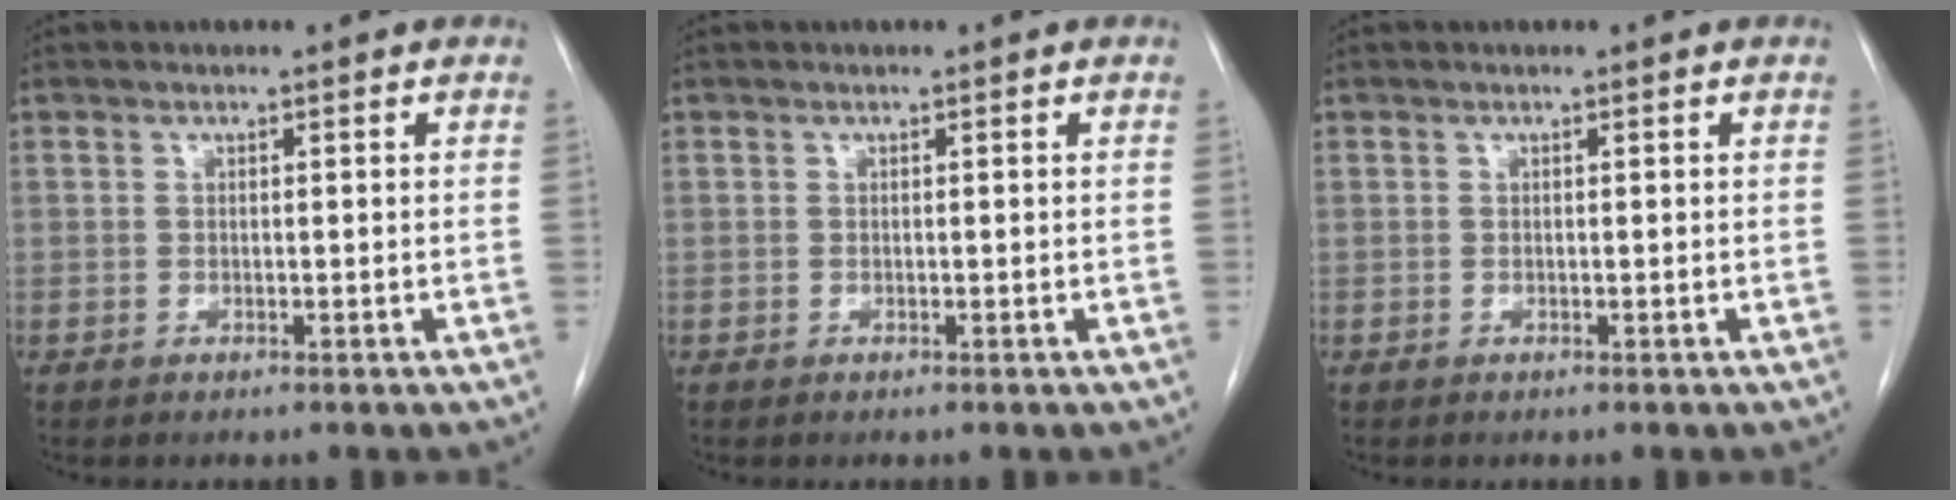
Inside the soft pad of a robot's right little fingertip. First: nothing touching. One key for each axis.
{"total": 0.0}
{"total": 0.0}